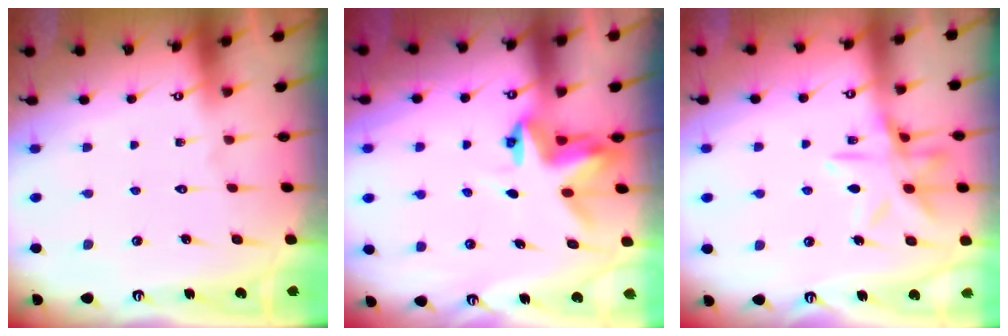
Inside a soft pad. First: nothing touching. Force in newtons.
{"total": 4.1, "press": 4.1, "slide": 0.2}
{"total": 12.4, "press": 12.4, "slide": 0.8}